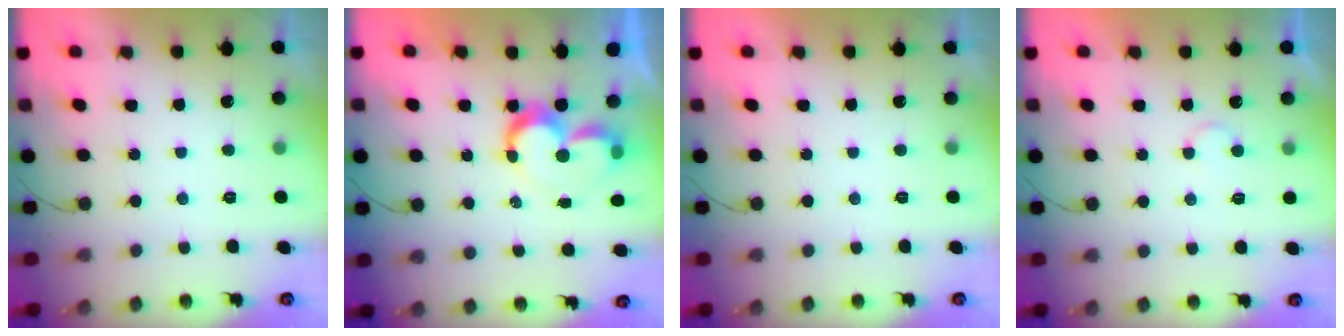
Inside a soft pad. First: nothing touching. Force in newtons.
{"total": 9.0, "press": 9.0, "slide": 0.9}
{"total": 1.7, "press": 1.7, "slide": 0.0}
{"total": 3.6, "press": 3.6, "slide": 0.3}